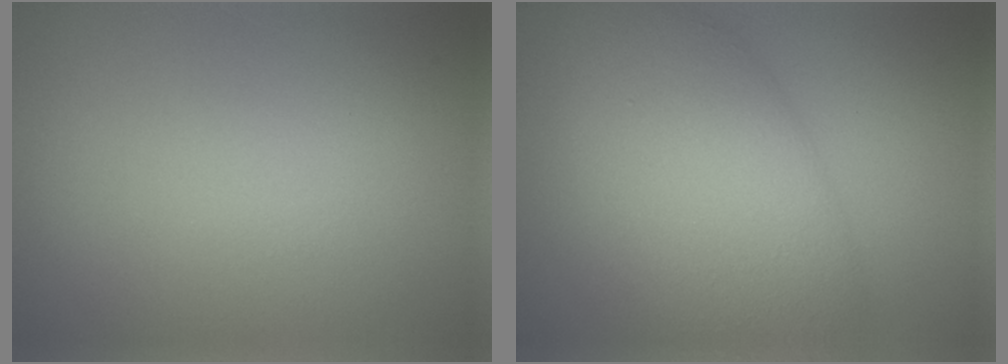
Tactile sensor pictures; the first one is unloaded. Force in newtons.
{"total": 10.3, "press": 10.3, "slide": 0.2}